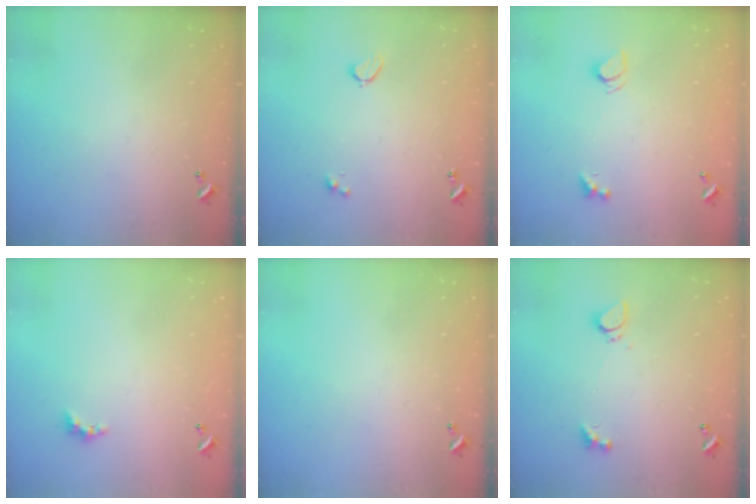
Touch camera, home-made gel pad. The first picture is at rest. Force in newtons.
{"total": 2.2, "press": 2.1, "slide": 0.6}
{"total": 2.5, "press": 2.4, "slide": 0.7}
{"total": 1.3, "press": 1.2, "slide": 0.6}
{"total": 0.0}
{"total": 2.1, "press": 2.0, "slide": 0.7}